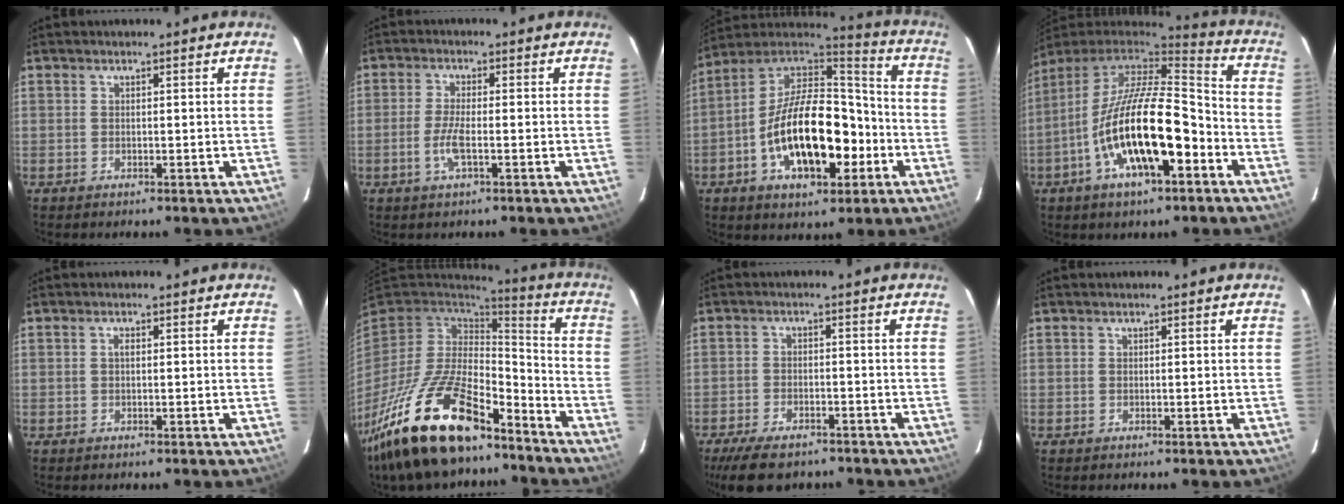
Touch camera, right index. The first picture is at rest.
{"total": 4.4, "force": [-1.5, 0.8, 4.1], "torque": [-0.086, -0.003, -0.033]}
{"total": 21.4, "force": [-6.3, 10.7, 17.5], "torque": [-0.323, 0.017, -0.101]}
{"total": 21.2, "force": [-8.0, 7.3, 18.2], "torque": [-0.331, -0.016, -0.142]}
{"total": 0.7, "force": [0.1, 0.3, 0.6], "torque": [-0.012, 0.003, -0.001]}
{"total": 25.8, "force": [-17.7, 9.8, 16.0], "torque": [-0.330, -0.033, -0.302]}
{"total": 9.6, "force": [-7.5, 3.8, 4.6], "torque": [-0.114, -0.015, -0.125]}
{"total": 0.0}